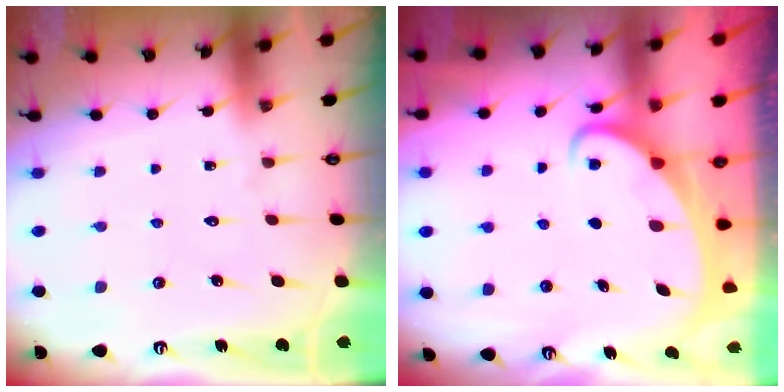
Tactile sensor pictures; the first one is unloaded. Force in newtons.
{"total": 2.7, "press": 2.7, "slide": 0.3}